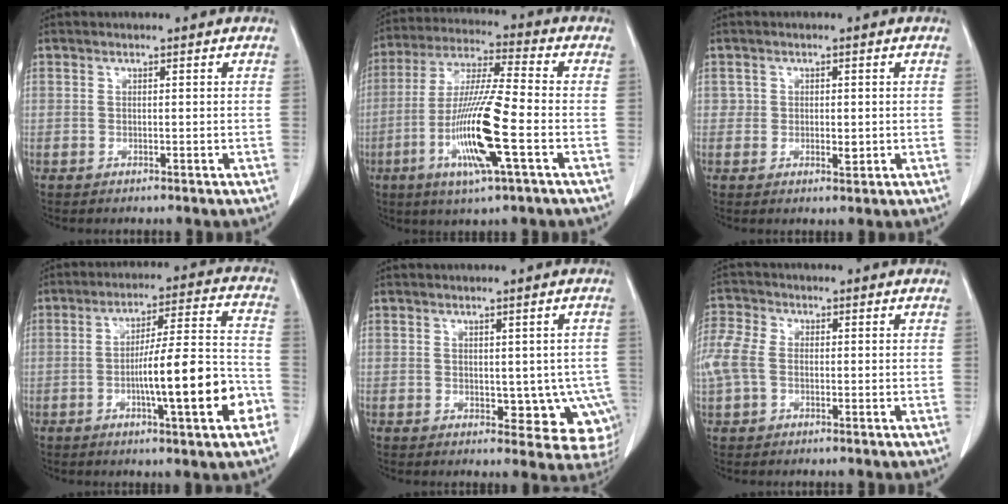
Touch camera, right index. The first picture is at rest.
{"total": 14.6, "force": [-4.5, 0.5, 13.9], "torque": [-0.280, -0.016, -0.087]}
{"total": 2.2, "force": [0.0, 1.6, 1.4], "torque": [-0.014, -0.001, 0.001]}
{"total": 14.5, "force": [-4.6, 1.0, 13.7], "torque": [-0.209, 0.012, -0.068]}
{"total": 8.0, "force": [-1.2, 4.8, 6.3], "torque": [-0.044, 0.005, -0.006]}
{"total": 8.2, "force": [-0.2, 5.7, 5.8], "torque": [-0.171, 0.027, -0.004]}